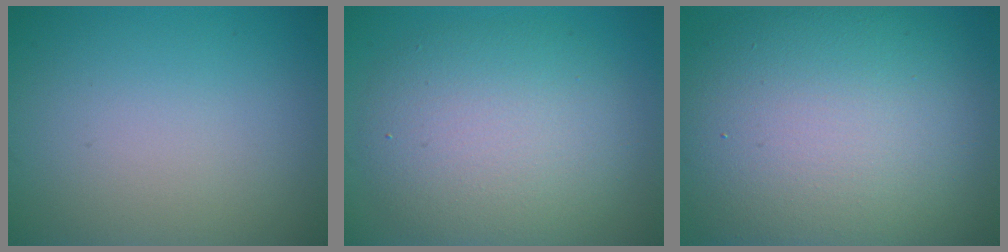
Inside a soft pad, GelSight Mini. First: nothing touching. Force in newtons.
{"total": 7.1, "press": 7.1, "slide": 0.5}
{"total": 14.3, "press": 14.3, "slide": 0.9}